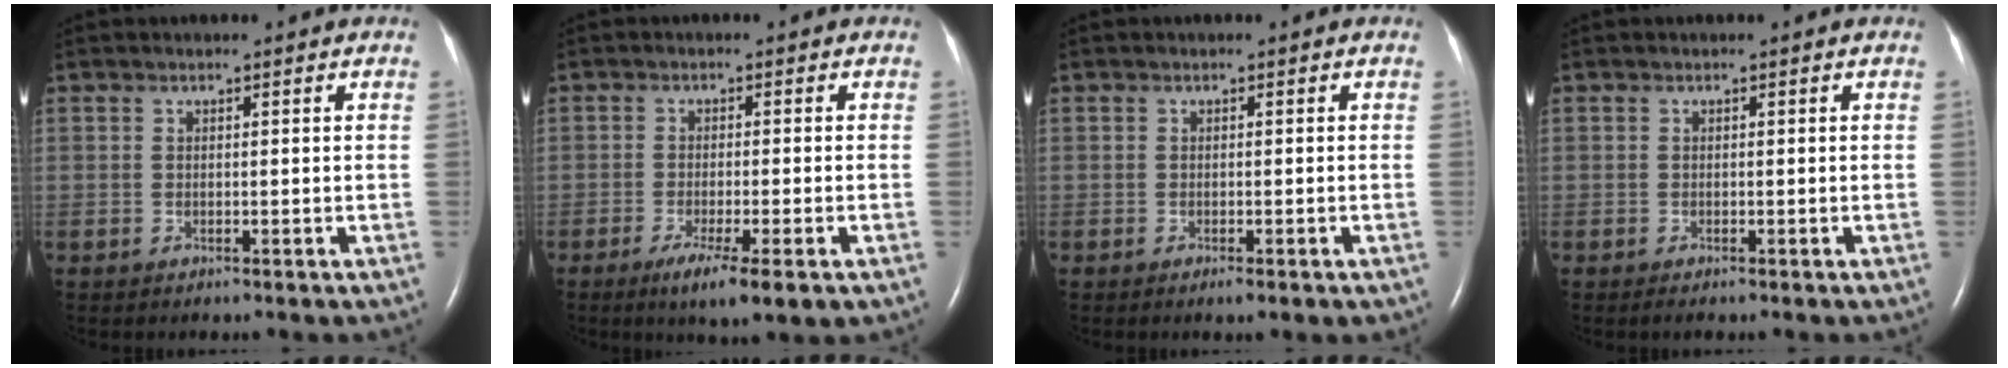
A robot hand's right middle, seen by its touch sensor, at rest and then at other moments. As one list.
[{"total": 7.1, "force": [-4.0, 0.6, 5.9], "torque": [-0.097, -0.020, -0.060]}, {"total": 2.3, "force": [-1.4, 0.6, 1.7], "torque": [-0.021, -0.004, -0.016]}, {"total": 0.8, "force": [-0.6, 0.0, 0.5], "torque": [-0.013, -0.003, -0.008]}]